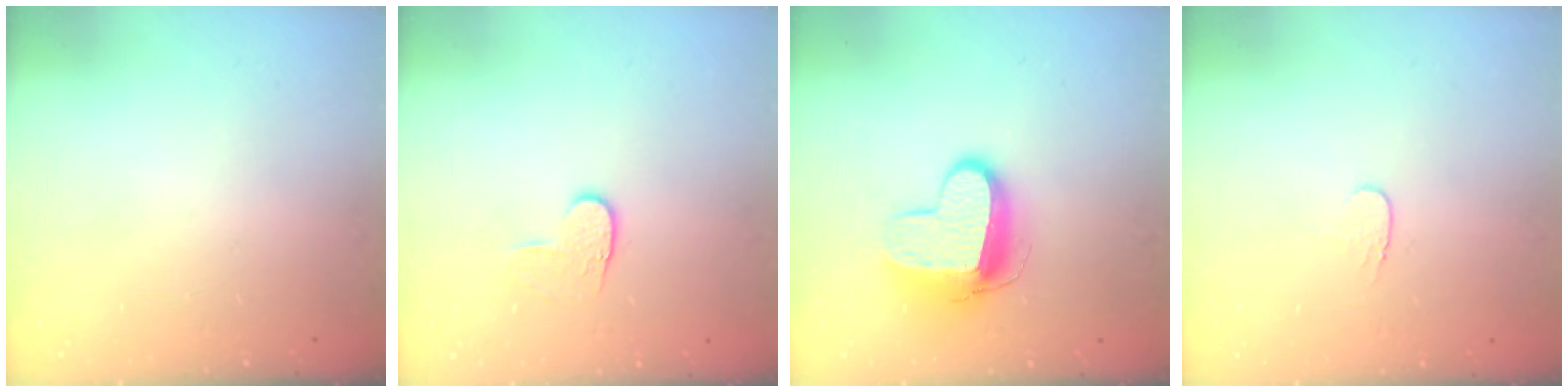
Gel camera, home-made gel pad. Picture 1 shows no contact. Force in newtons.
{"total": 3.8, "press": 3.8, "slide": 0.4}
{"total": 11.6, "press": 11.5, "slide": 1.3}
{"total": 3.4, "press": 3.4, "slide": 0.4}